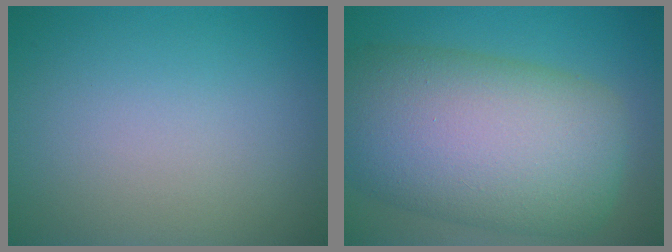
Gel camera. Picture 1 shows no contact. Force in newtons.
{"total": 14.0, "press": 14.0, "slide": 0.5}